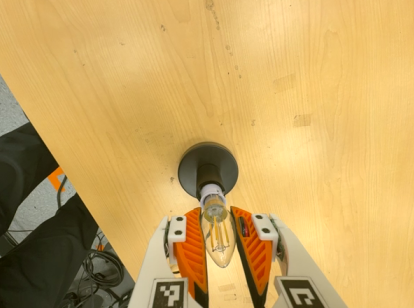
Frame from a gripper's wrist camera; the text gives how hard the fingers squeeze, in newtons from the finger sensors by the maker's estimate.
{"total": 12.8, "left": 11.8, "right": 13.8}